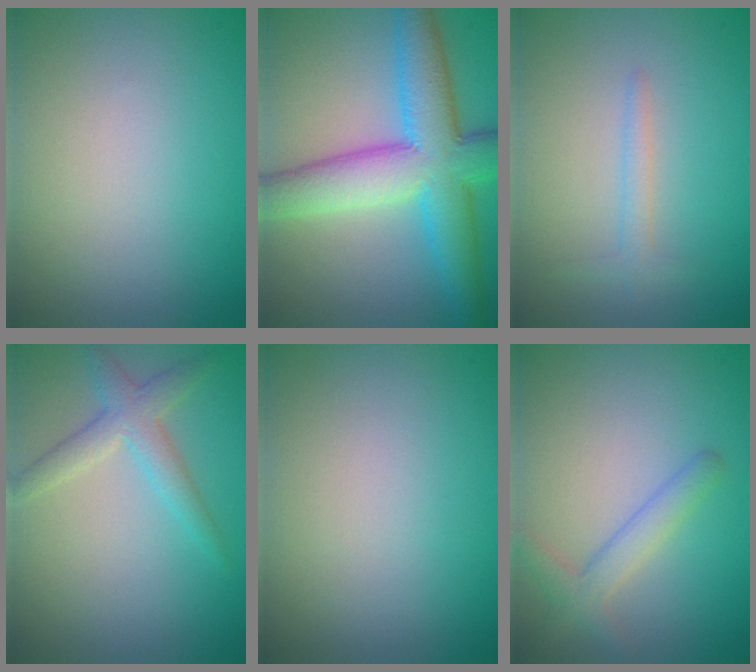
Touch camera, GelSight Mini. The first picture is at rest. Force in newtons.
{"total": 9.2, "press": 9.2, "slide": 0.2}
{"total": 1.3, "press": 1.3, "slide": 0.1}
{"total": 2.8, "press": 2.8, "slide": 0.1}
{"total": 0.0}
{"total": 2.5, "press": 2.5, "slide": 0.1}